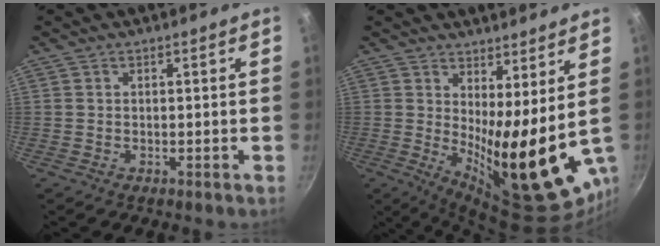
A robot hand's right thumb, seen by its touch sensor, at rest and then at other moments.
{"total": 17.2, "force": [3.6, 5.1, 16.0], "torque": [-0.210, -0.057, 0.066]}